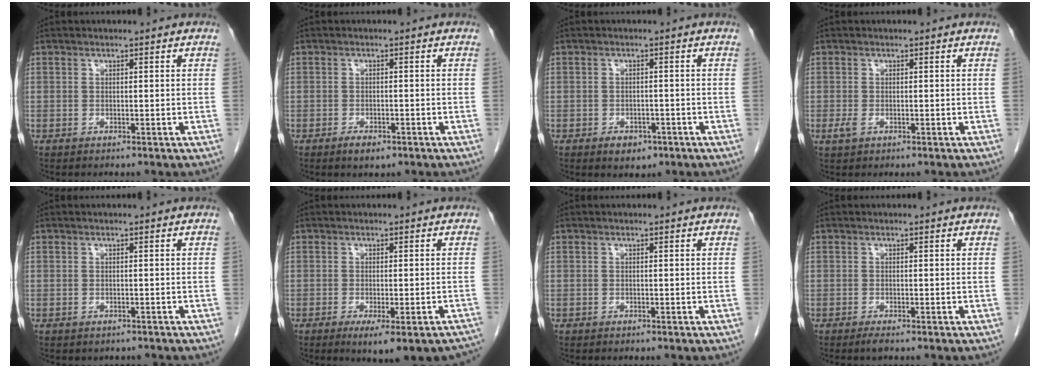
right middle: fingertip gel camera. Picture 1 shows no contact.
{"total": 2.3, "force": [-1.5, 1.0, 1.5], "torque": [-0.029, -0.001, -0.018]}
{"total": 3.0, "force": [-1.8, 1.9, 1.6], "torque": [-0.020, 0.002, -0.013]}
{"total": 1.4, "force": [-0.4, 0.8, 1.1], "torque": [-0.029, -0.003, -0.004]}
{"total": 0.8, "force": [-0.6, 0.5, 0.1], "torque": [-0.006, 0.000, -0.008]}
{"total": 9.5, "force": [-7.2, 2.2, 5.7], "torque": [-0.054, -0.010, -0.092]}
{"total": 0.0}
{"total": 0.9, "force": [-0.7, -0.1, 0.6], "torque": [-0.015, -0.004, -0.013]}